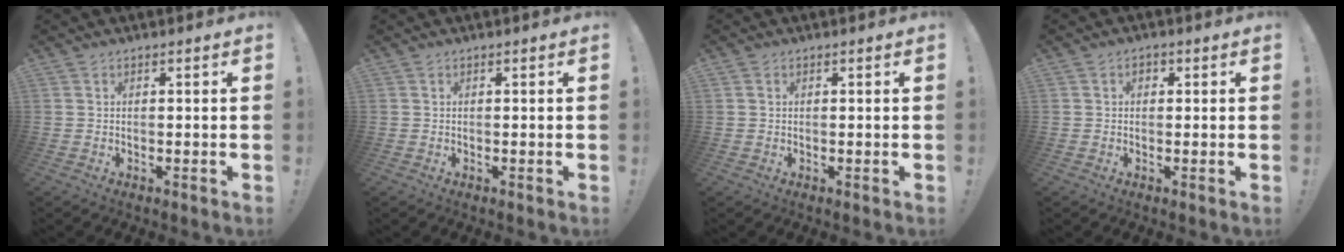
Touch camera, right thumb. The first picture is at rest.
{"total": 0.0}
{"total": 0.6, "force": [0.3, 0.5, 0.1], "torque": [-0.003, 0.003, 0.006]}
{"total": 1.4, "force": [0.1, 1.2, 0.8], "torque": [-0.007, 0.002, -0.001]}